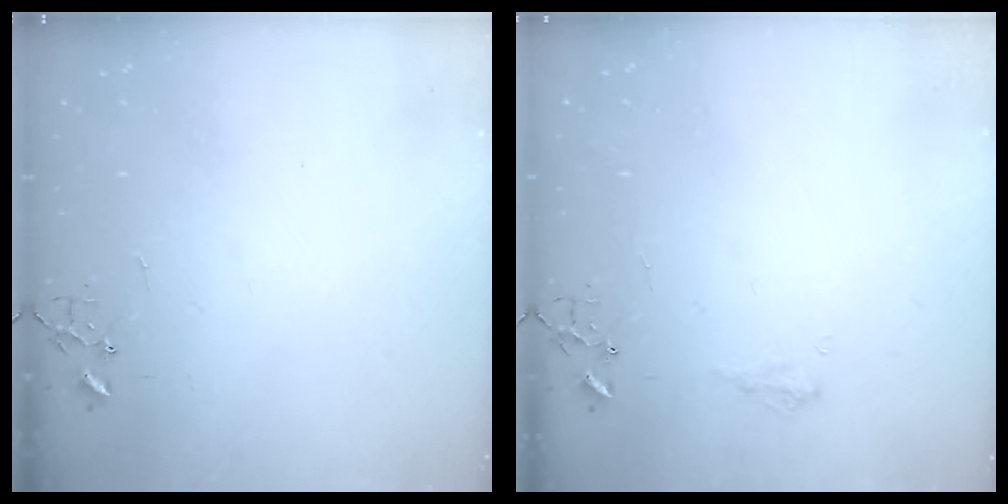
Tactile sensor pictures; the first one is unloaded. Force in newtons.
{"total": 7.4, "press": 7.4, "slide": 0.9}